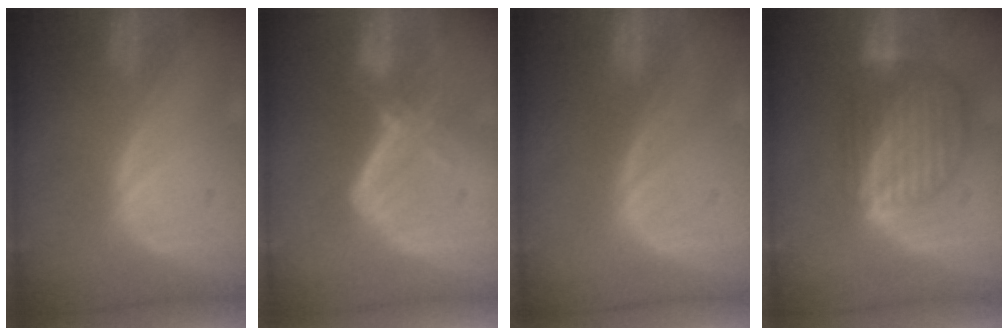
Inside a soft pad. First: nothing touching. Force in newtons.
{"total": 5.6, "press": 4.8, "slide": 2.8}
{"total": 0.0}
{"total": 8.7, "press": 7.6, "slide": 4.2}